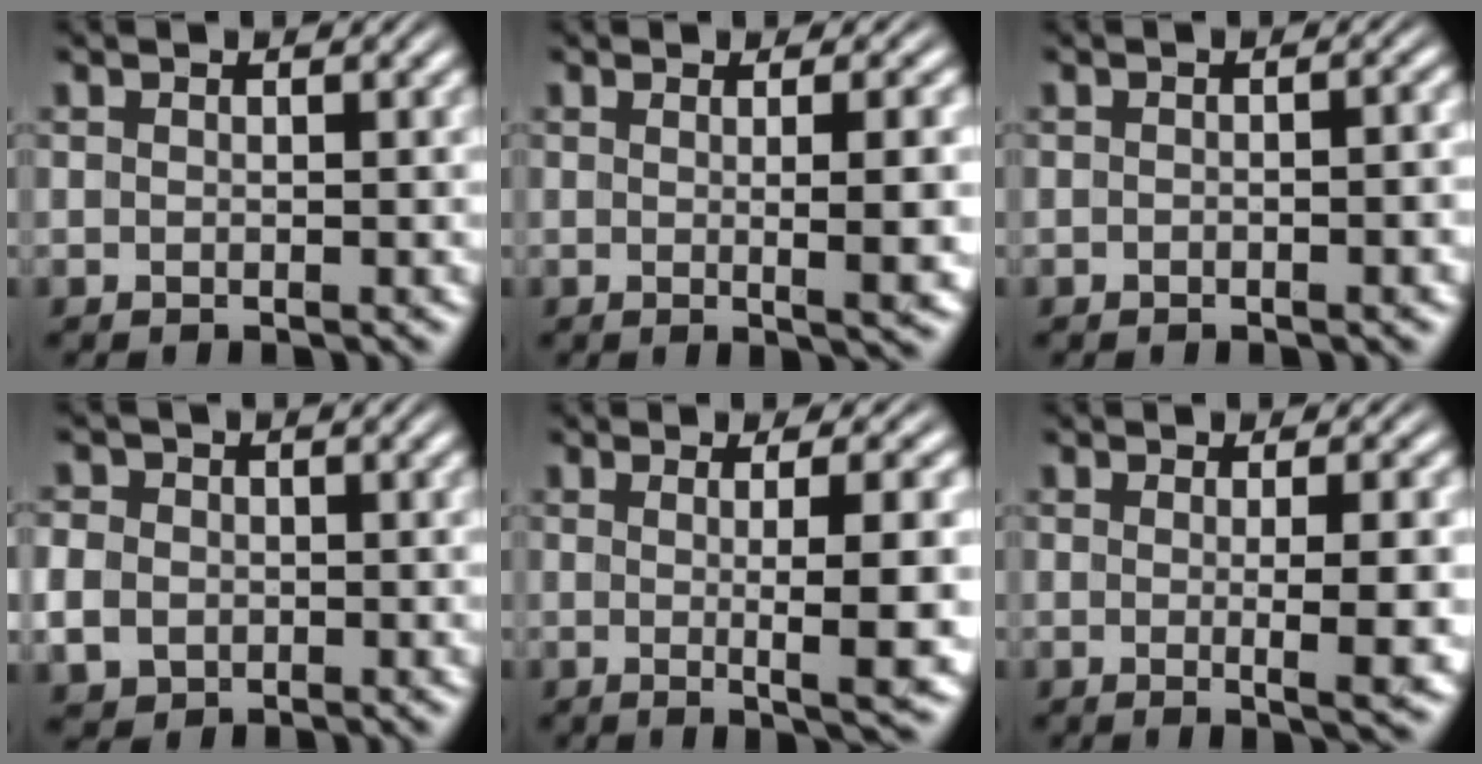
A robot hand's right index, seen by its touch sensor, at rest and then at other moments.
{"total": 3.7, "force": [0.0, -0.3, 3.7], "torque": [-0.048, -0.003, -0.001]}
{"total": 0.9, "force": [-0.6, 0.1, 0.7], "torque": [-0.013, 0.004, -0.013]}
{"total": 4.0, "force": [-0.6, 3.7, 1.5], "torque": [-0.042, -0.012, -0.009]}
{"total": 6.8, "force": [-0.7, 0.4, 6.8], "torque": [-0.086, -0.001, -0.009]}
{"total": 4.2, "force": [-0.4, 0.0, 4.2], "torque": [-0.057, -0.005, -0.008]}